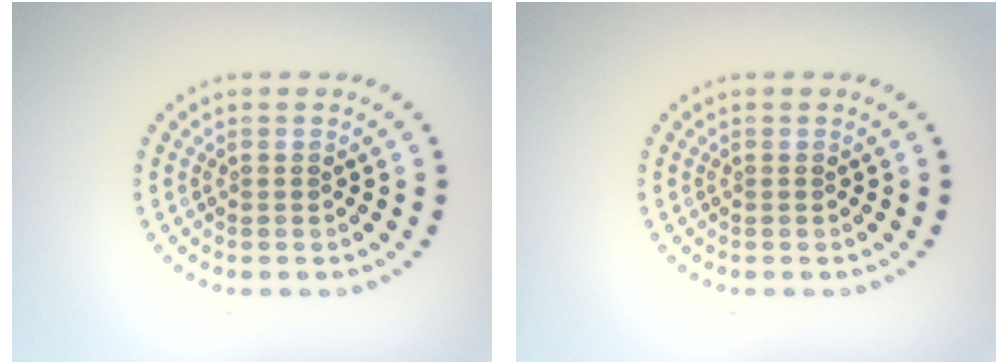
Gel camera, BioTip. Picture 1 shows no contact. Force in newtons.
{"total": 0.0}